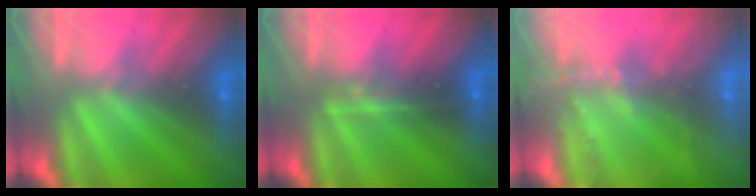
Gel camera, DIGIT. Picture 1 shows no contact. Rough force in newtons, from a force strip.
{"total": 2.3}
{"total": 9.1}